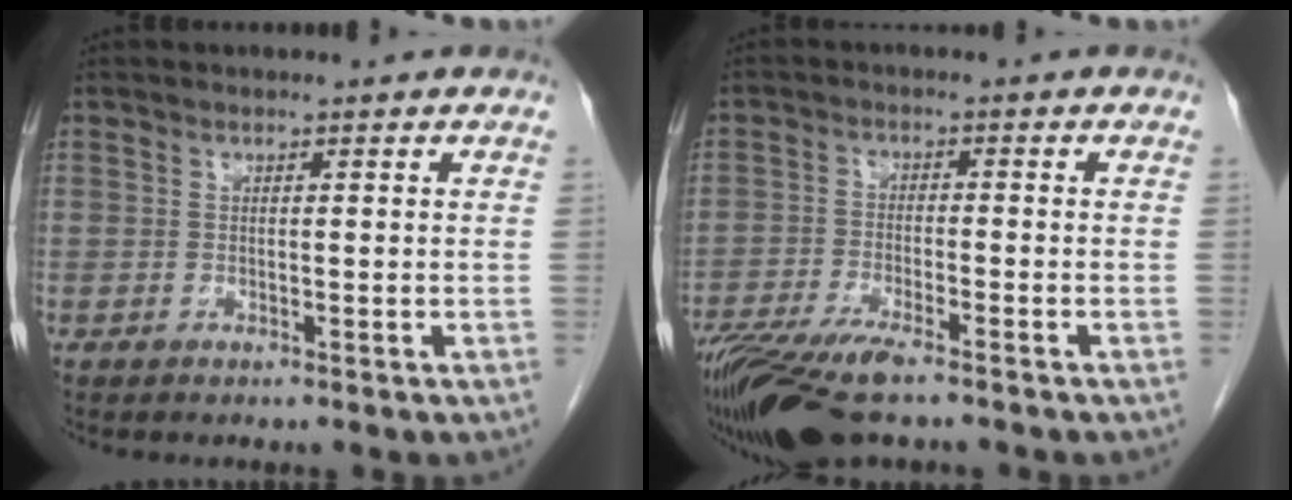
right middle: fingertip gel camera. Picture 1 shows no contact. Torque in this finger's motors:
{"motor_torque": [0.91, -0.79, 0.16, 0.06]}